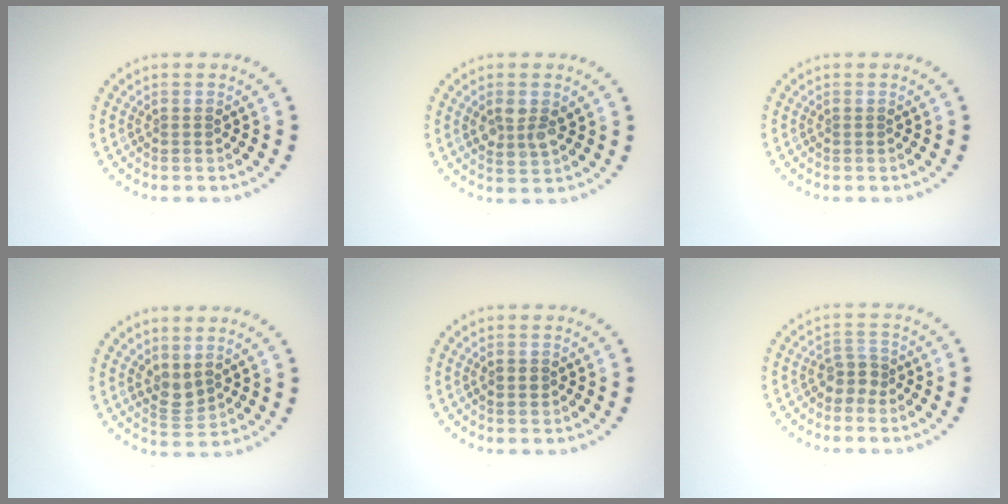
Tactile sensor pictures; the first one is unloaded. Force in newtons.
{"total": 2.4, "press": 2.4, "slide": 0.4}
{"total": 0.0}
{"total": 1.8, "press": 1.5, "slide": 1.0}
{"total": 1.3, "press": 1.3, "slide": 0.1}
{"total": 1.9, "press": 1.4, "slide": 1.2}